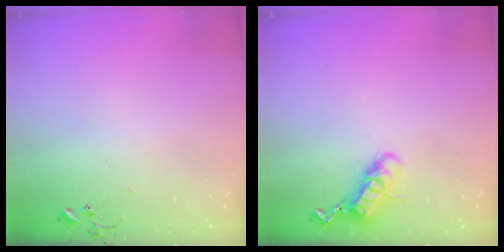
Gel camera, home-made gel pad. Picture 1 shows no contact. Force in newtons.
{"total": 11.9, "press": 11.9, "slide": 0.8}